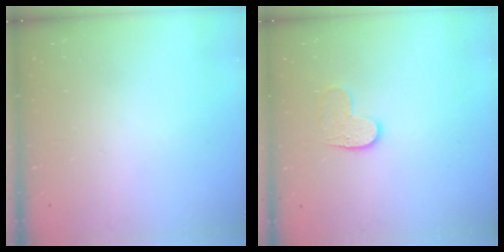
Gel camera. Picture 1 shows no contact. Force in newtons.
{"total": 7.0, "press": 7.0, "slide": 0.2}